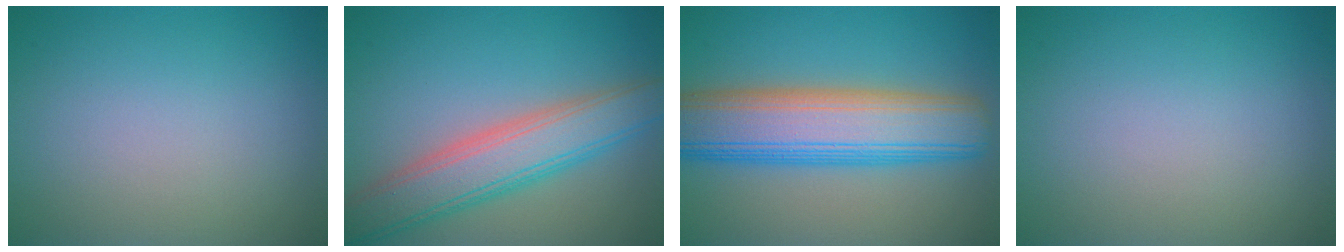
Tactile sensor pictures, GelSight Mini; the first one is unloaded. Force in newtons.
{"total": 6.6, "press": 6.6, "slide": 0.2}
{"total": 10.5, "press": 10.5, "slide": 0.5}
{"total": 0.0}